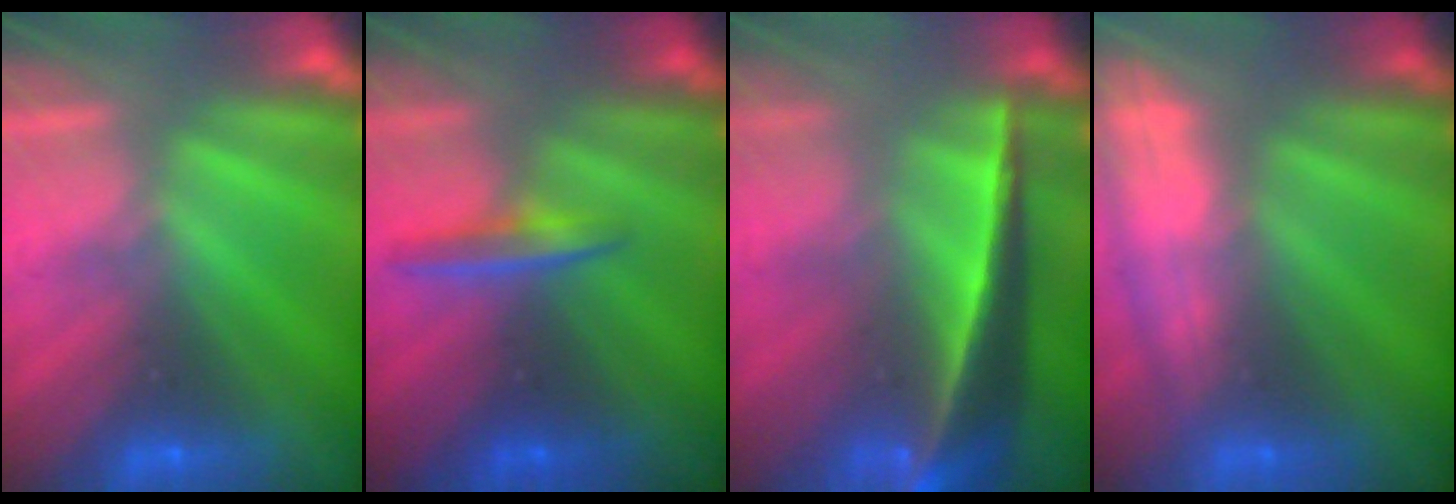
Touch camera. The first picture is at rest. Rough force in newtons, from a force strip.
{"total": 1.5}
{"total": 7.2}
{"total": 2.7}